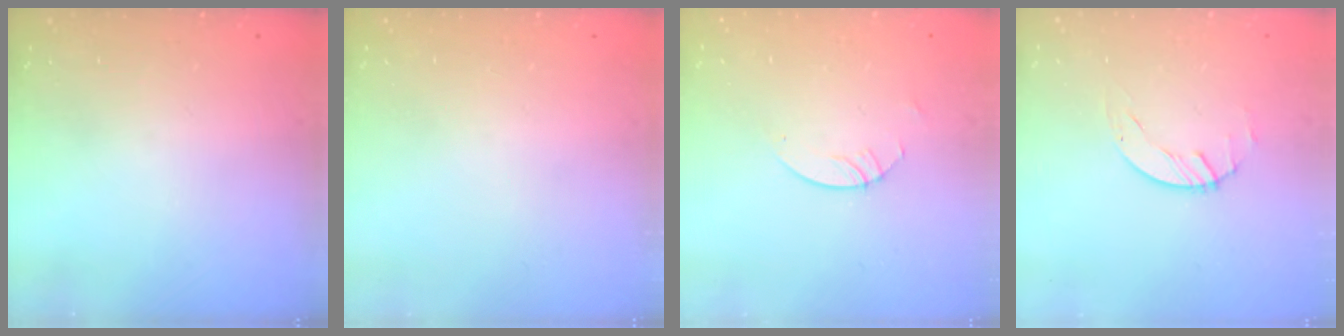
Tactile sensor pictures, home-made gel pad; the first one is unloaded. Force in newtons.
{"total": 0.0}
{"total": 3.0, "press": 2.9, "slide": 0.3}
{"total": 0.8, "press": 0.8, "slide": 0.2}